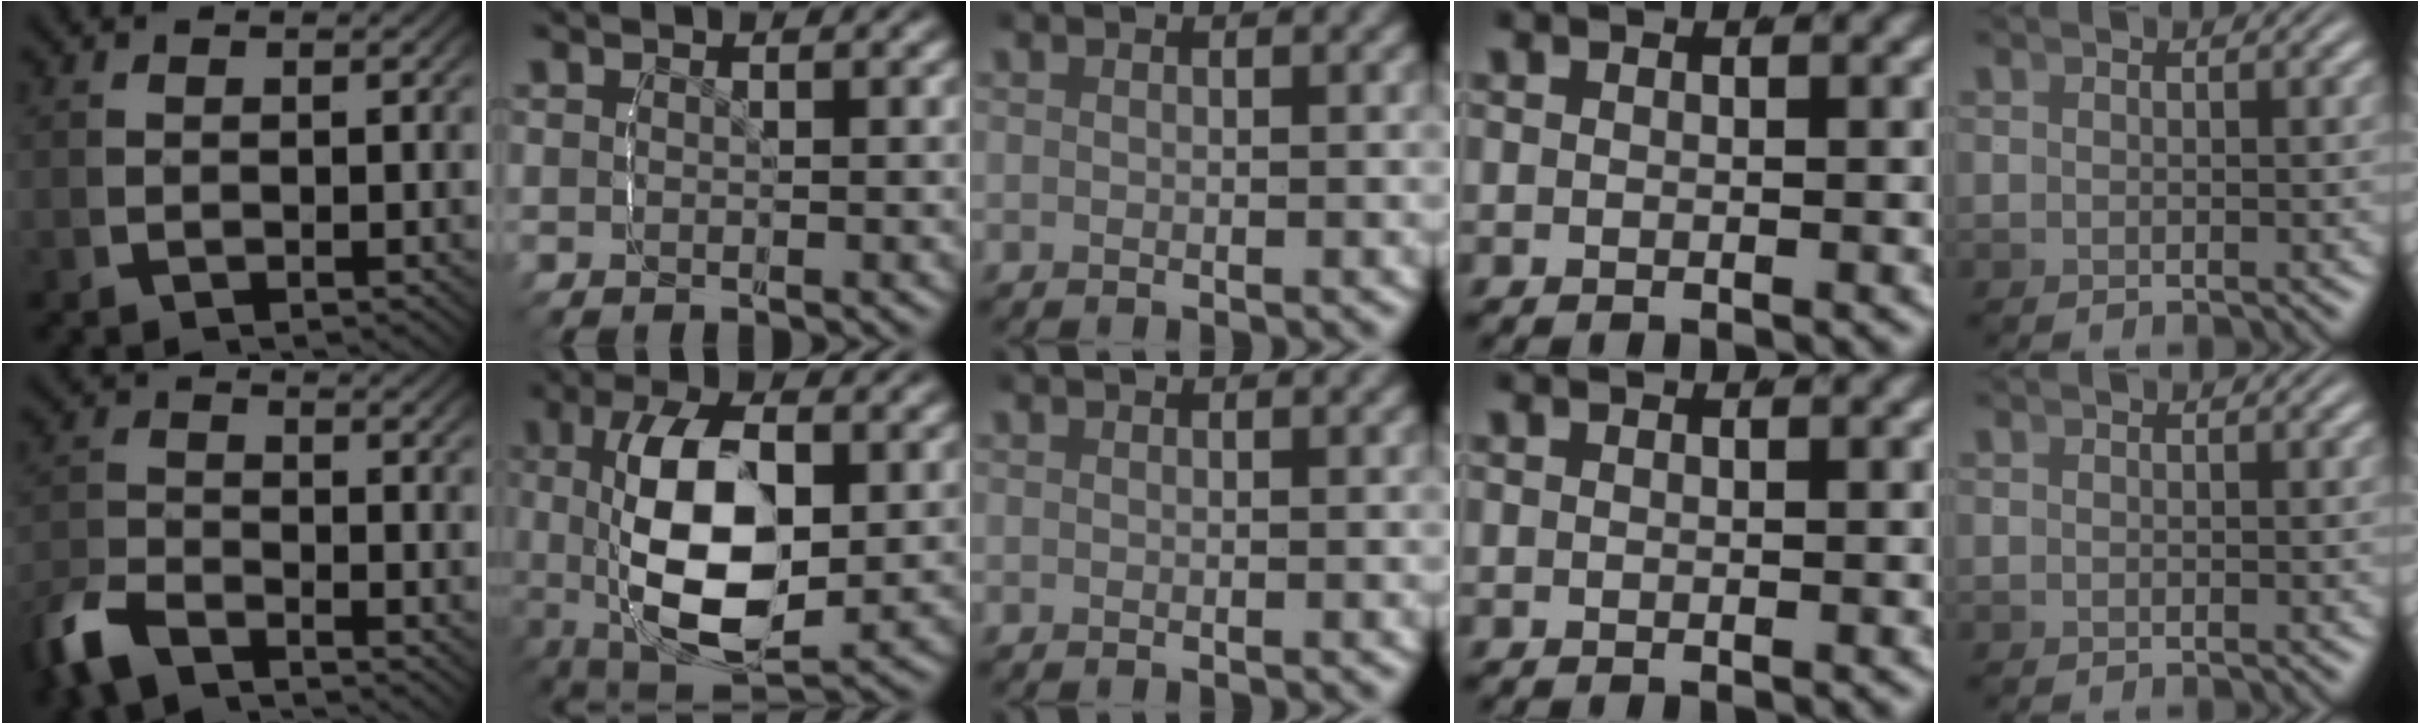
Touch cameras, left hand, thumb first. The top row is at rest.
{"thumb": {"total": 3.8, "force": [-3.2, 1.6, 1.4], "torque": [-0.031, -0.008, -0.060]}, "index": {"total": 9.0, "force": [-2.3, 6.8, 5.5], "torque": [-0.161, -0.034, -0.031]}}